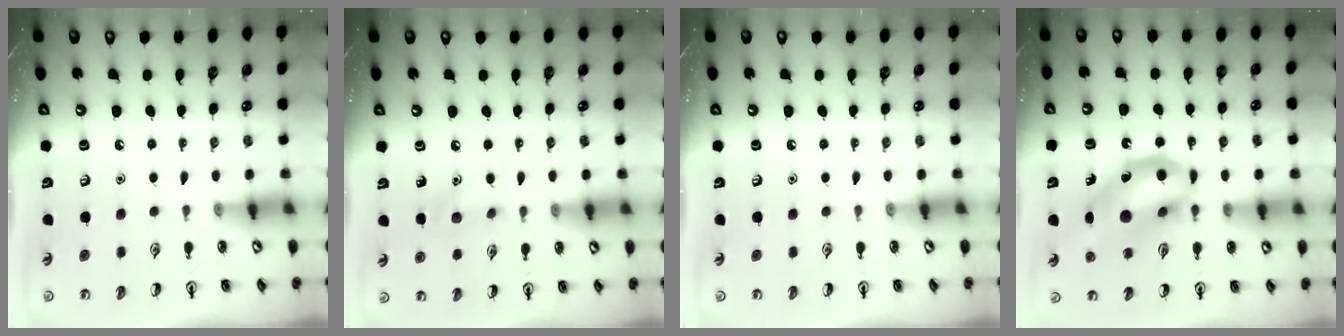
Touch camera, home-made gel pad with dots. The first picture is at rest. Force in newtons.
{"total": 6.6, "press": 6.4, "slide": 1.9}
{"total": 0.0}
{"total": 14.2, "press": 13.5, "slide": 4.2}